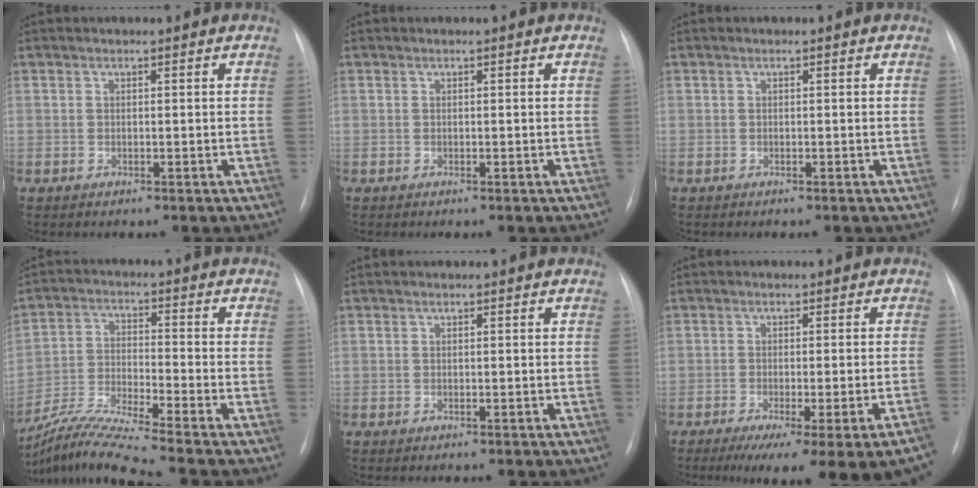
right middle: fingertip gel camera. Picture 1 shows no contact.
{"total": 0.0}
{"total": 0.0}
{"total": 11.9, "force": [-10.4, -2.4, 5.2], "torque": [-0.111, -0.025, -0.192]}
{"total": 0.0}
{"total": 15.6, "force": [-11.8, 0.4, 10.3], "torque": [-0.083, -0.027, -0.150]}